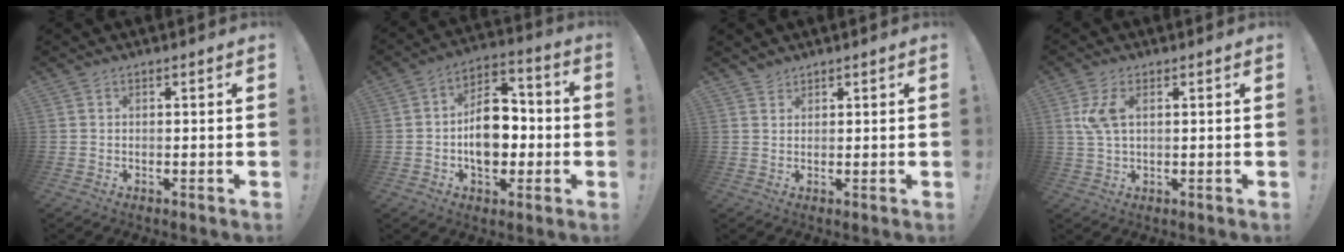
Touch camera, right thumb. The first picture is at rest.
{"total": 14.2, "force": [-2.5, 10.1, 9.7], "torque": [-0.140, 0.023, -0.041]}
{"total": 2.0, "force": [1.8, 0.8, 0.2], "torque": [0.002, -0.012, 0.035]}
{"total": 6.5, "force": [1.7, 3.1, 5.4], "torque": [-0.107, 0.000, 0.028]}